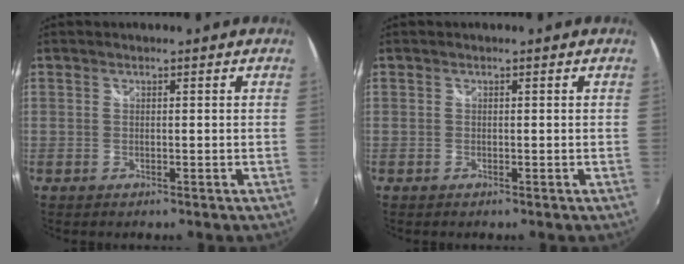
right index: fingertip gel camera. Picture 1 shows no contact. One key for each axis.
{"total": 0.0}